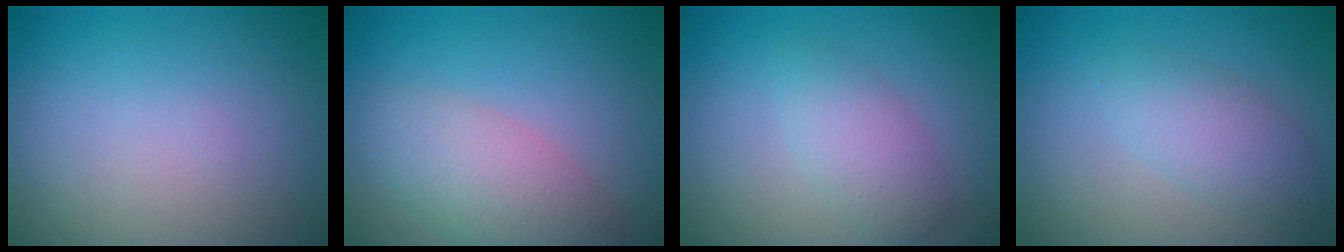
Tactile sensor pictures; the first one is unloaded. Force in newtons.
{"total": 4.4, "press": 4.4, "slide": 0.2}
{"total": 2.9, "press": 2.9, "slide": 0.2}
{"total": 3.1, "press": 3.1, "slide": 0.1}